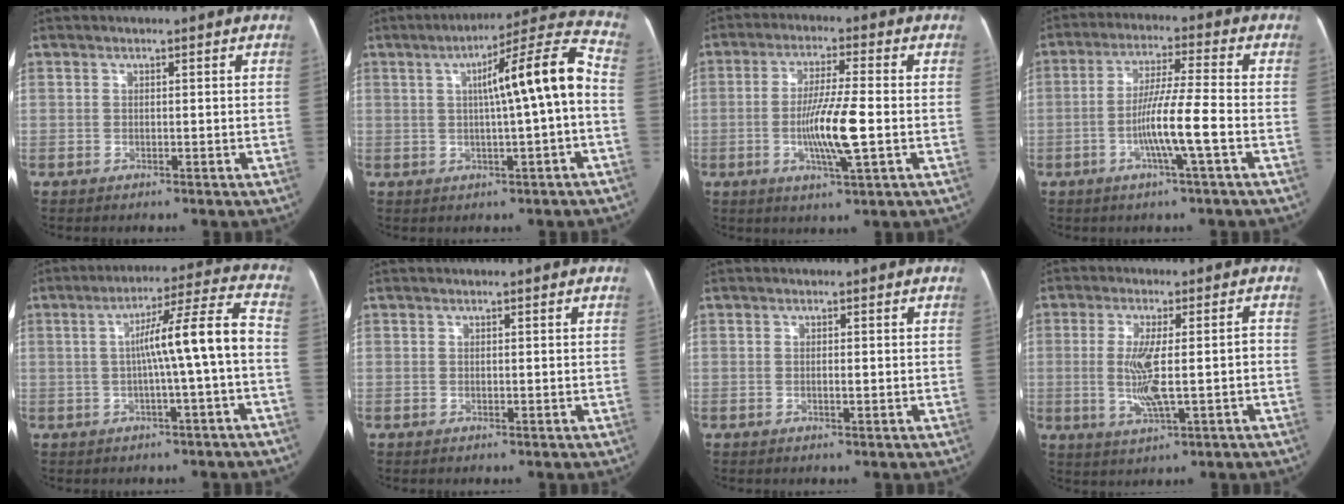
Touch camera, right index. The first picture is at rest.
{"total": 12.5, "force": [0.2, 0.3, 12.5], "torque": [-0.179, 0.035, 0.001]}
{"total": 9.7, "force": [-1.8, 0.5, 9.5], "torque": [-0.178, -0.007, -0.035]}
{"total": 9.0, "force": [-2.9, -0.5, 8.5], "torque": [-0.161, 0.001, -0.055]}
{"total": 10.4, "force": [-1.3, -0.7, 10.3], "torque": [-0.158, 0.030, -0.019]}
{"total": 0.0}
{"total": 1.1, "force": [-0.2, 0.4, 1.0], "torque": [-0.018, 0.001, -0.003]}
{"total": 8.4, "force": [-1.4, 1.9, 8.1], "torque": [-0.159, 0.006, -0.017]}